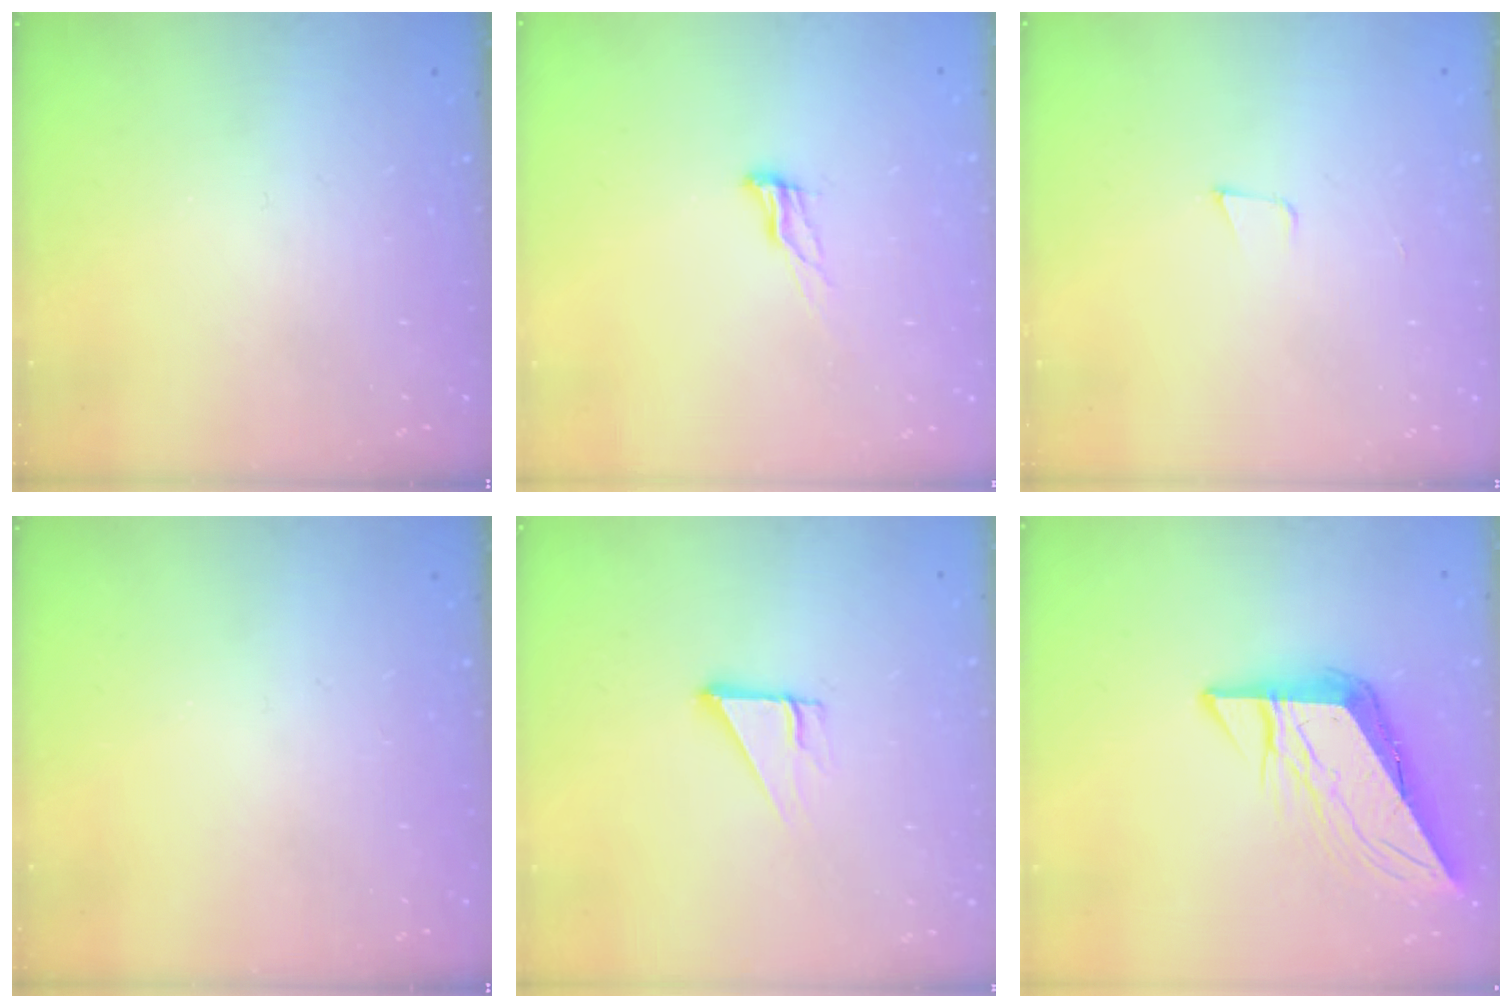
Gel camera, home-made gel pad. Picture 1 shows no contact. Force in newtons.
{"total": 7.9, "press": 7.6, "slide": 2.2}
{"total": 3.4, "press": 2.1, "slide": 2.7}
{"total": 0.0}
{"total": 4.2, "press": 4.2, "slide": 0.3}
{"total": 9.3, "press": 9.2, "slide": 1.2}